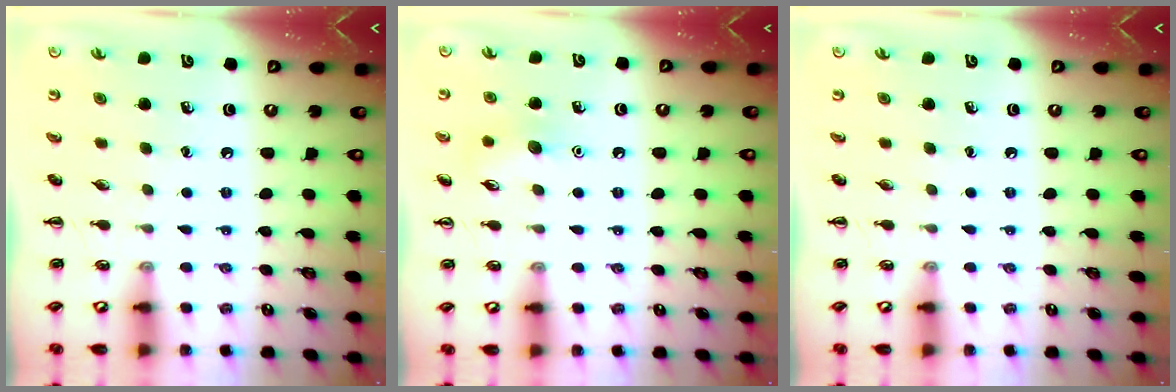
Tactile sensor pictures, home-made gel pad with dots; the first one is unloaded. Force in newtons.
{"total": 8.5, "press": 8.4, "slide": 1.7}
{"total": 0.0}